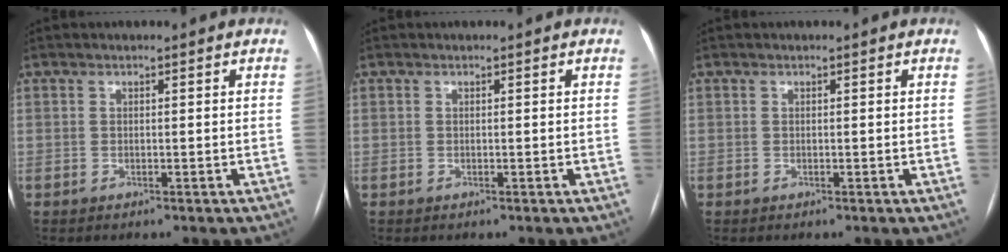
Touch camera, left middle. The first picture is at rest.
{"total": 0.0}
{"total": 0.0}